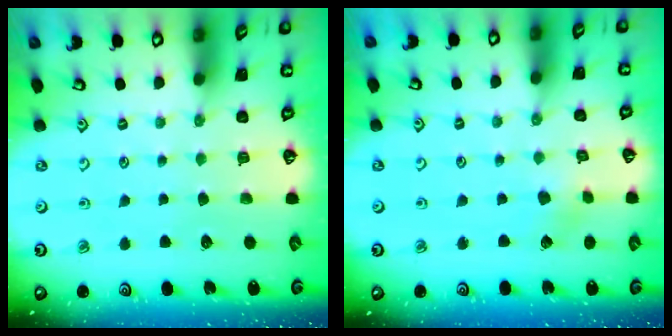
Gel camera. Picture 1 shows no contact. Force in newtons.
{"total": 2.4, "press": 2.2, "slide": 0.9}